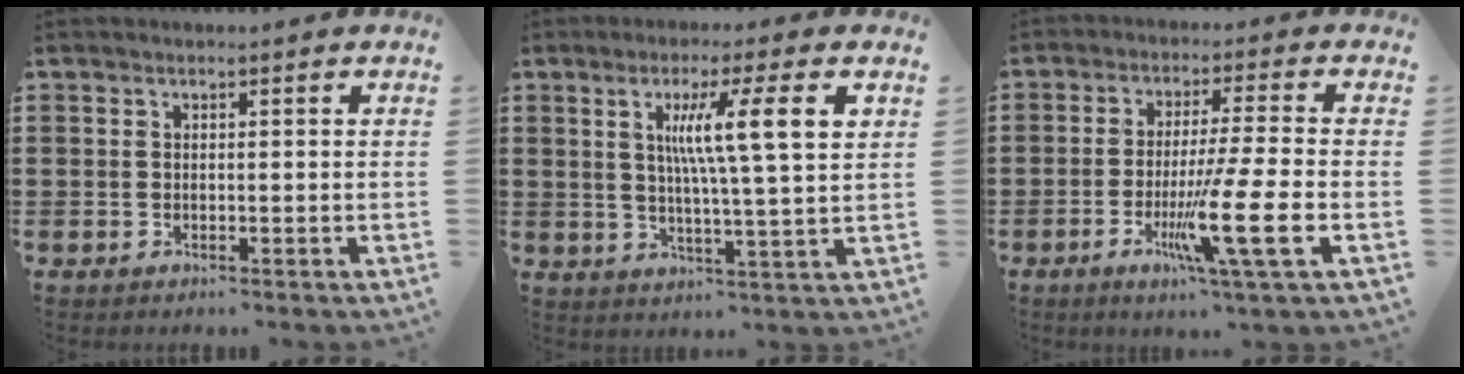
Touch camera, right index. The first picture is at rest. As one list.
[{"total": 9.6, "force": [2.9, 0.7, 9.1], "torque": [-0.172, 0.001, 0.041]}, {"total": 11.4, "force": [-3.6, 0.0, 10.9], "torque": [-0.207, -0.021, -0.067]}]